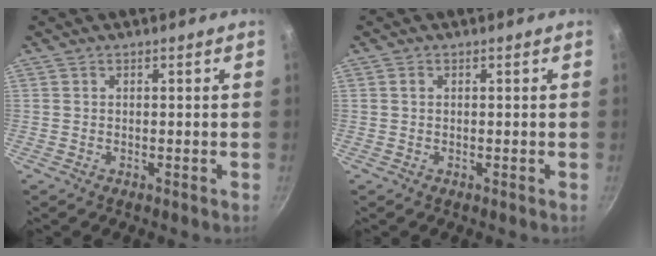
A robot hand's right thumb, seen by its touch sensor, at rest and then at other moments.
{"total": 0.6, "force": [0.1, 0.5, 0.3], "torque": [-0.007, 0.002, 0.002]}